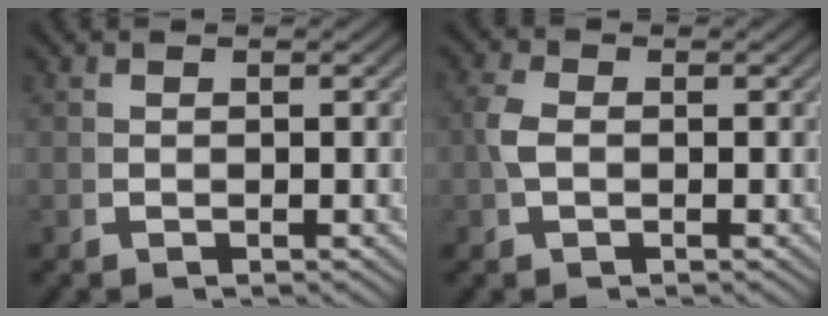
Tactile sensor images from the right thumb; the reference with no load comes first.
{"total": 1.3, "force": [0.0, 0.7, 1.1], "torque": [-0.034, -0.003, 0.004]}